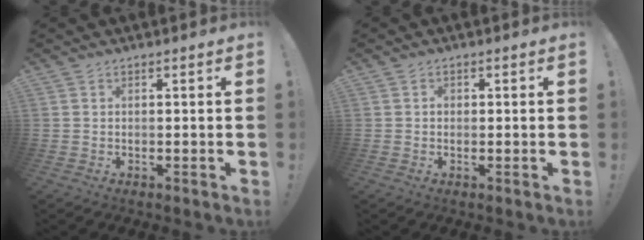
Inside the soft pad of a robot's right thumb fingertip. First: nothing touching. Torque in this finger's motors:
{"motor_torque": [0.37, 0.37, 0.10, -0.24, 0.00]}